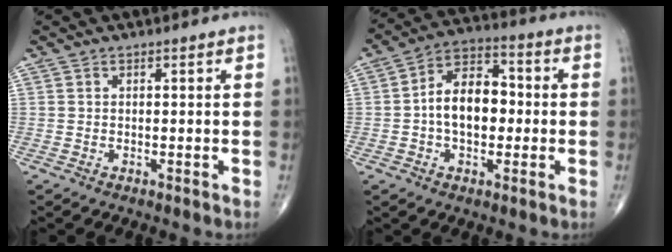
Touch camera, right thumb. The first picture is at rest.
{"total": 11.5, "force": [-0.6, 7.2, 8.9], "torque": [-0.125, 0.032, -0.022]}